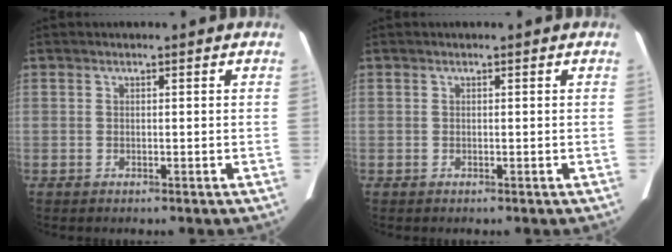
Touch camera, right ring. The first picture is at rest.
{"total": 0.0}